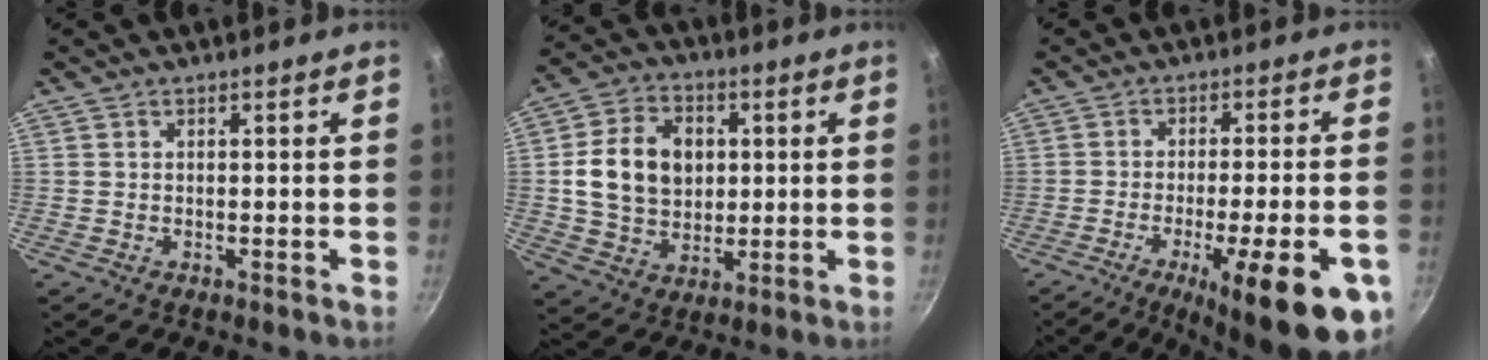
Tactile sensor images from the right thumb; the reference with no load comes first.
{"total": 13.9, "force": [1.8, 10.7, 8.7], "torque": [-0.135, 0.006, 0.029]}
{"total": 19.8, "force": [-8.6, 4.8, 17.2], "torque": [-0.213, 0.015, -0.115]}